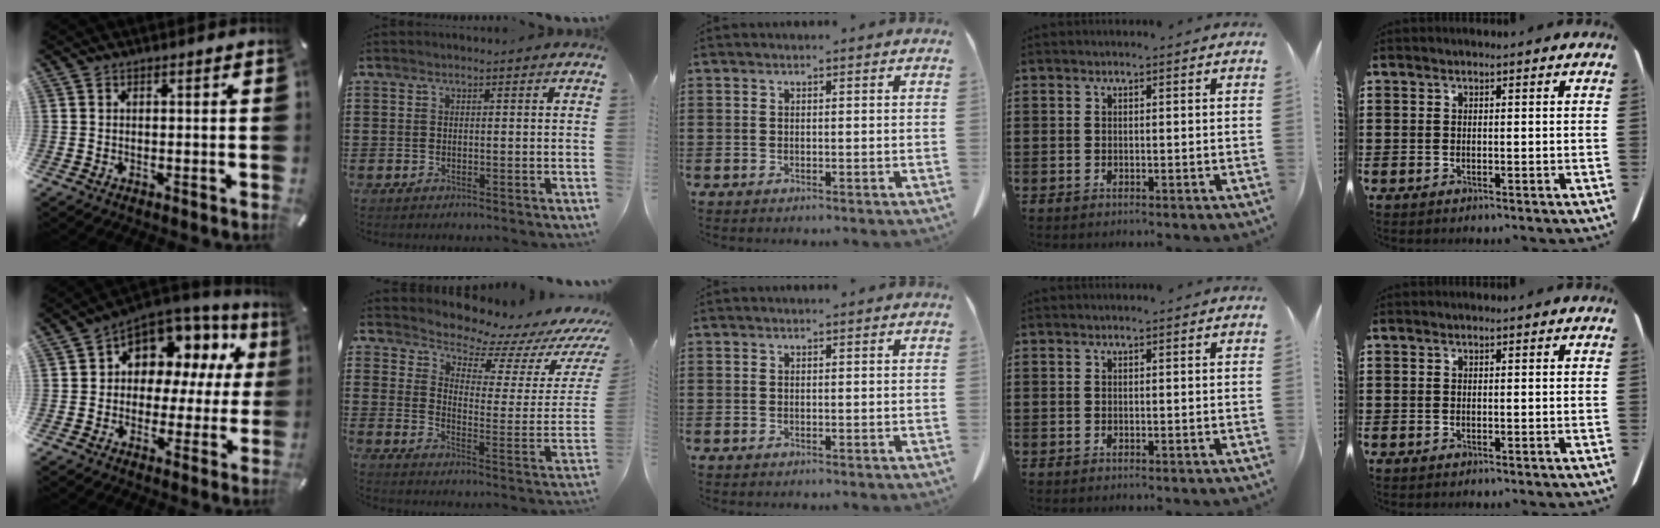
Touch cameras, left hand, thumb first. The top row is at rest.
{"thumb": {"total": 9.9, "force": [4.5, 7.7, 4.3], "torque": [-0.074, -0.046, 0.086]}, "index": {"total": 5.9, "force": [5.8, 1.0, 1.0], "torque": [-0.039, -0.059, 0.095]}}